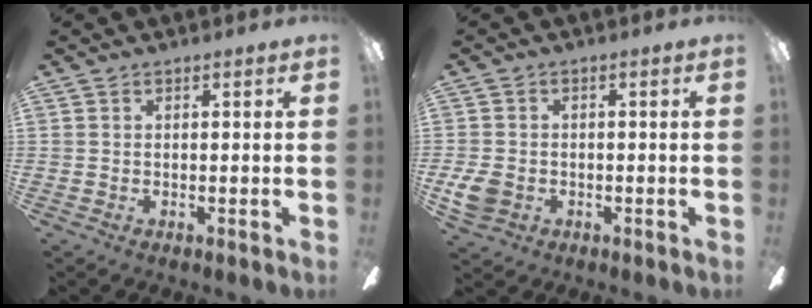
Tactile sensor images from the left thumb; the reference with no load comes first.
{"total": 5.6, "force": [-1.2, 4.6, 3.0], "torque": [-0.060, 0.008, -0.022]}